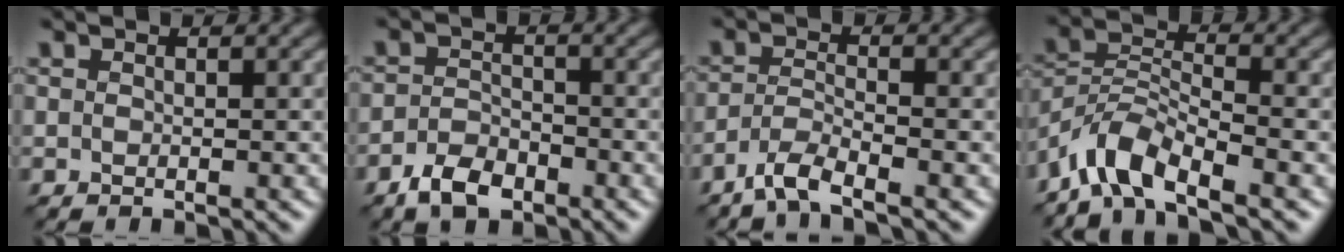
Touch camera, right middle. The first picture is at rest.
{"total": 3.1, "force": [-2.1, 1.7, 1.5], "torque": [-0.025, 0.005, -0.046]}
{"total": 3.0, "force": [-2.3, 0.5, 1.8], "torque": [-0.037, 0.003, -0.057]}
{"total": 5.5, "force": [-4.2, 1.8, 3.1], "torque": [-0.056, 0.006, -0.090]}